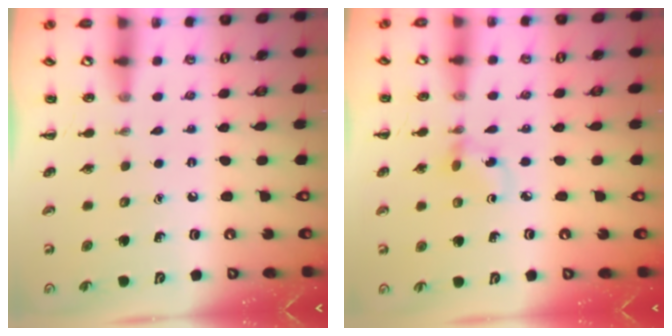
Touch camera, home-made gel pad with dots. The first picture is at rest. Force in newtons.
{"total": 2.9, "press": 2.7, "slide": 1.2}